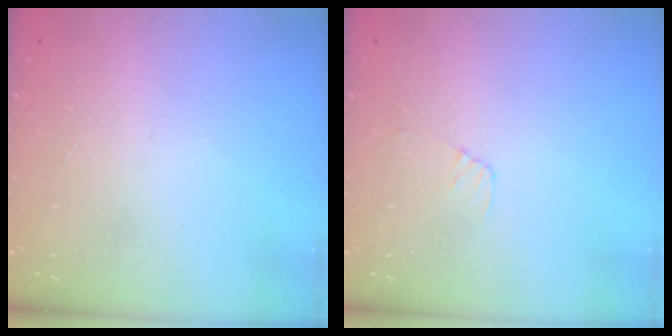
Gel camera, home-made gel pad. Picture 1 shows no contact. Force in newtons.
{"total": 4.7, "press": 4.7, "slide": 0.4}